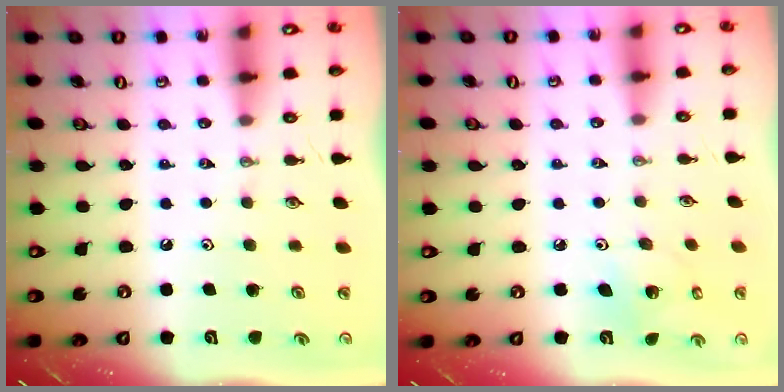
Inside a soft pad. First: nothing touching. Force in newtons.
{"total": 4.0, "press": 4.0, "slide": 0.3}